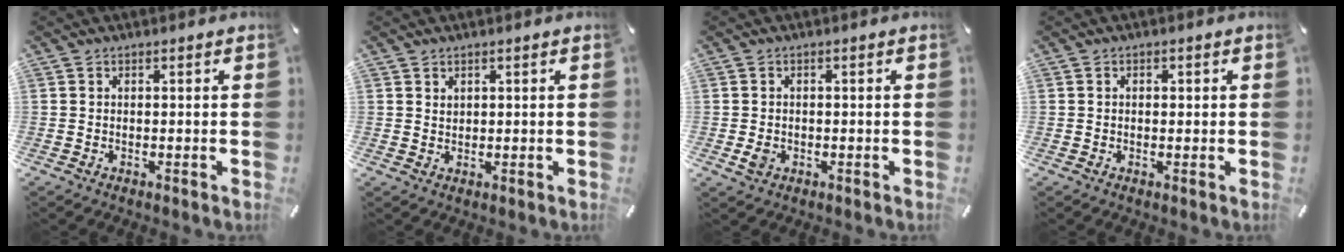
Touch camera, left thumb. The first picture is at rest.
{"total": 1.4, "force": [0.9, 1.1, 0.1], "torque": [0.005, -0.003, 0.016]}
{"total": 2.4, "force": [-0.6, 1.9, 1.4], "torque": [-0.031, 0.000, -0.011]}
{"total": 1.1, "force": [0.0, 0.9, 0.6], "torque": [-0.012, 0.006, -0.002]}